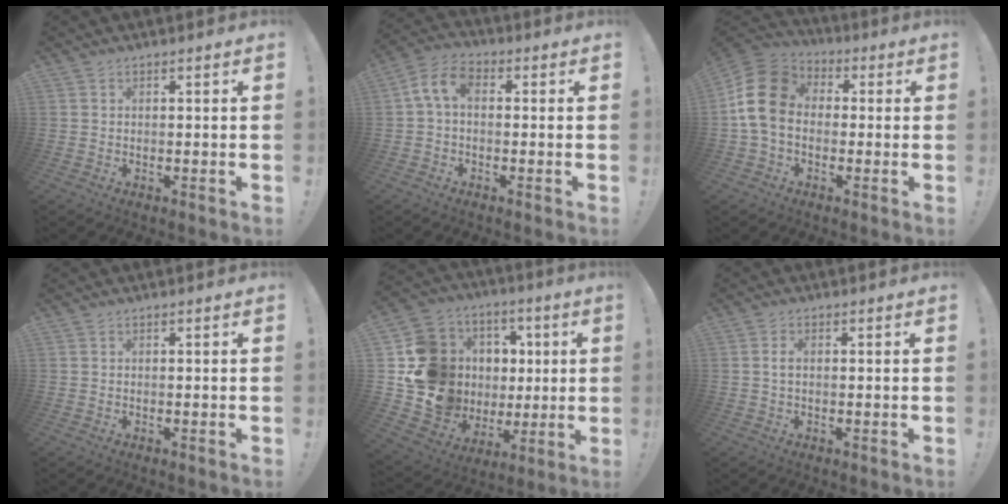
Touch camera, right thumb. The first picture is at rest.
{"total": 7.7, "force": [1.0, 4.6, 6.1], "torque": [-0.127, 0.008, 0.023]}
{"total": 14.6, "force": [0.3, 10.9, 9.6], "torque": [-0.167, 0.021, 0.011]}
{"total": 0.0}
{"total": 18.7, "force": [2.5, 16.9, 7.6], "torque": [-0.142, -0.015, 0.101]}
{"total": 1.8, "force": [0.2, 0.9, 1.6], "torque": [-0.023, 0.000, 0.001]}